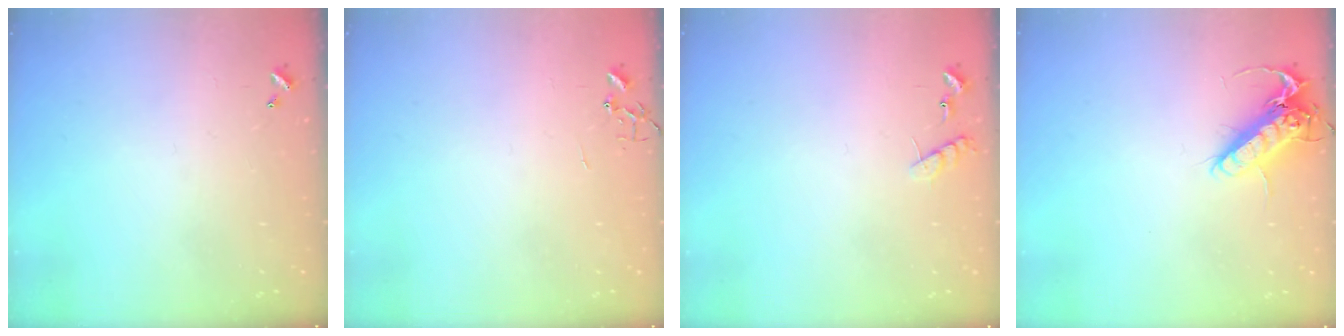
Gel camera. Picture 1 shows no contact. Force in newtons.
{"total": 0.0}
{"total": 6.7, "press": 6.7, "slide": 0.4}
{"total": 14.2, "press": 14.0, "slide": 2.2}